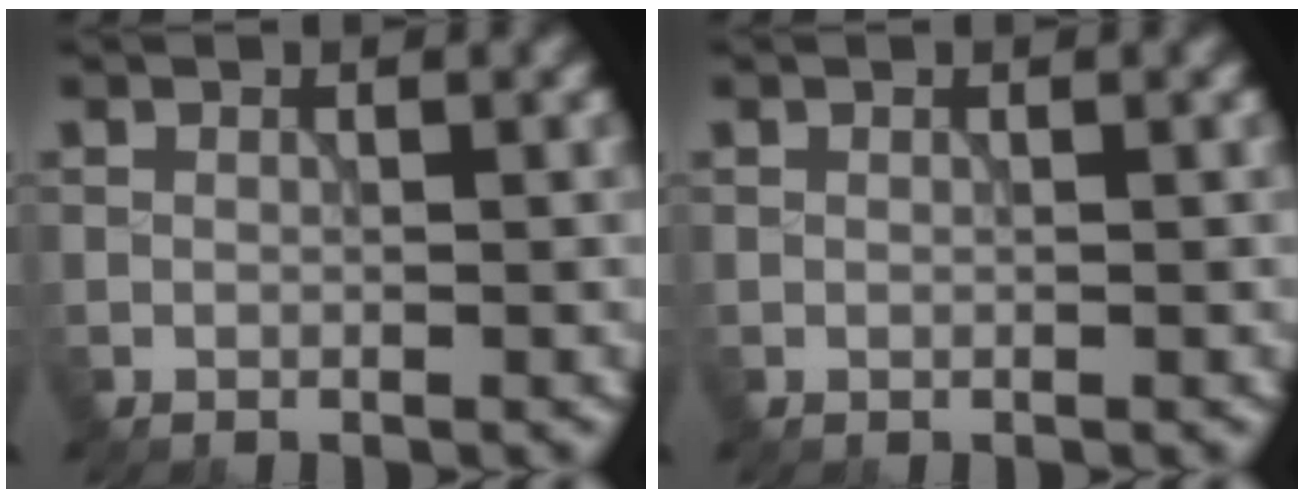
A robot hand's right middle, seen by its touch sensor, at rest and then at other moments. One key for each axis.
{"total": 0.0}